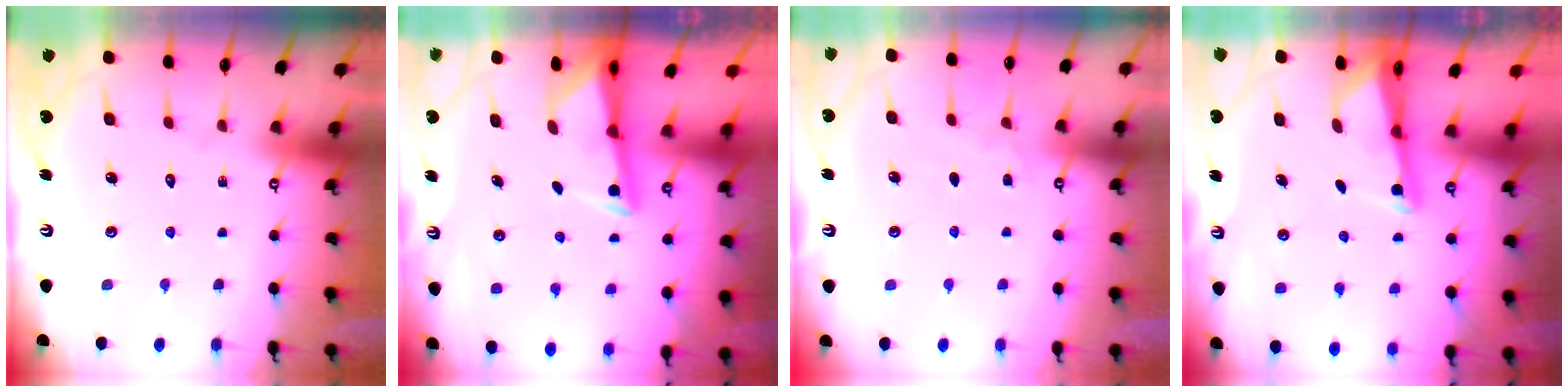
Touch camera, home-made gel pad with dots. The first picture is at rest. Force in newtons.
{"total": 2.9, "press": 2.9, "slide": 0.6}
{"total": 2.9, "press": 2.8, "slide": 0.5}
{"total": 2.7, "press": 2.7, "slide": 0.5}